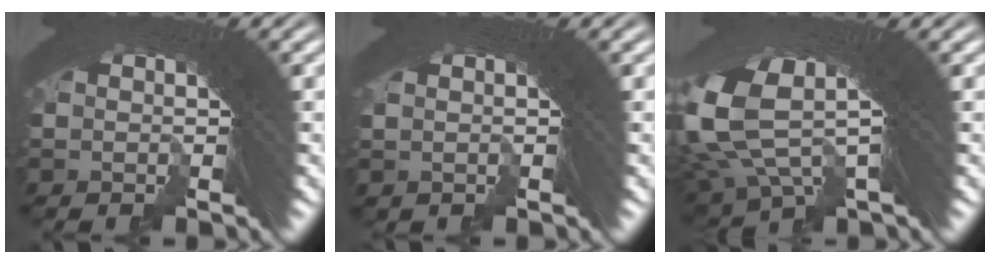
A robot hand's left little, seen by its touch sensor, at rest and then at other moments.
{"total": 0.0}
{"total": 9.3, "force": [1.7, 5.7, 7.2], "torque": [-0.159, -0.005, 0.029]}